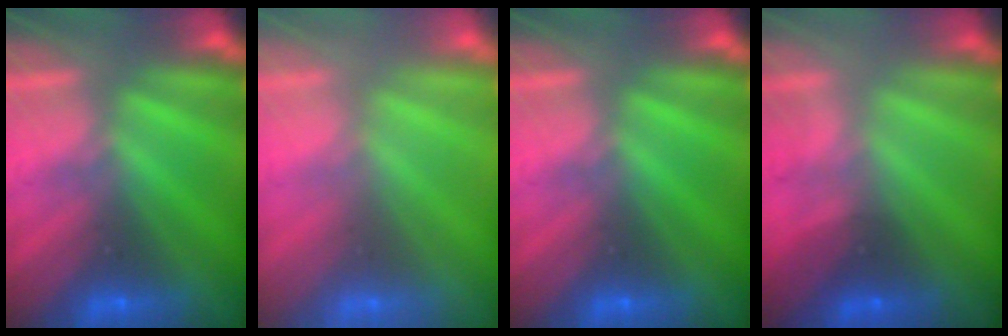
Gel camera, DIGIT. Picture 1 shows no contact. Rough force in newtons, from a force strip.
{"total": 2.7}
{"total": 0.0}
{"total": 1.8}